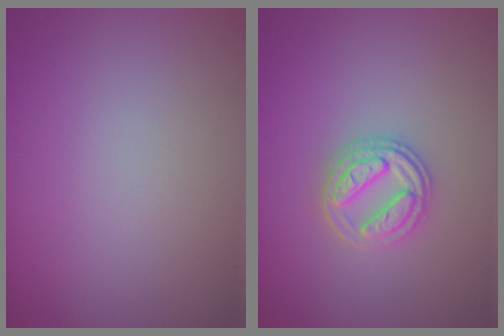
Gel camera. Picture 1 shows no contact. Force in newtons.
{"total": 2.8, "press": 2.7, "slide": 0.8}